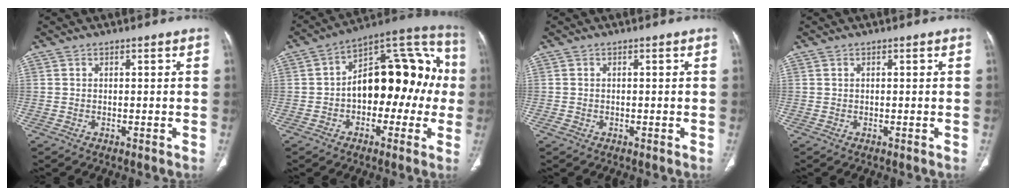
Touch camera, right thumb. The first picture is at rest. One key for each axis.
{"total": 20.0, "fx": -0.8, "fy": 12.0, "fz": 16.1, "tx": -0.183, "ty": 0.060, "tz": -0.020}
{"total": 0.7, "fx": -0.3, "fy": 0.6, "fz": 0.2, "tx": -0.009, "ty": 0.002, "tz": -0.004}
{"total": 0.0}